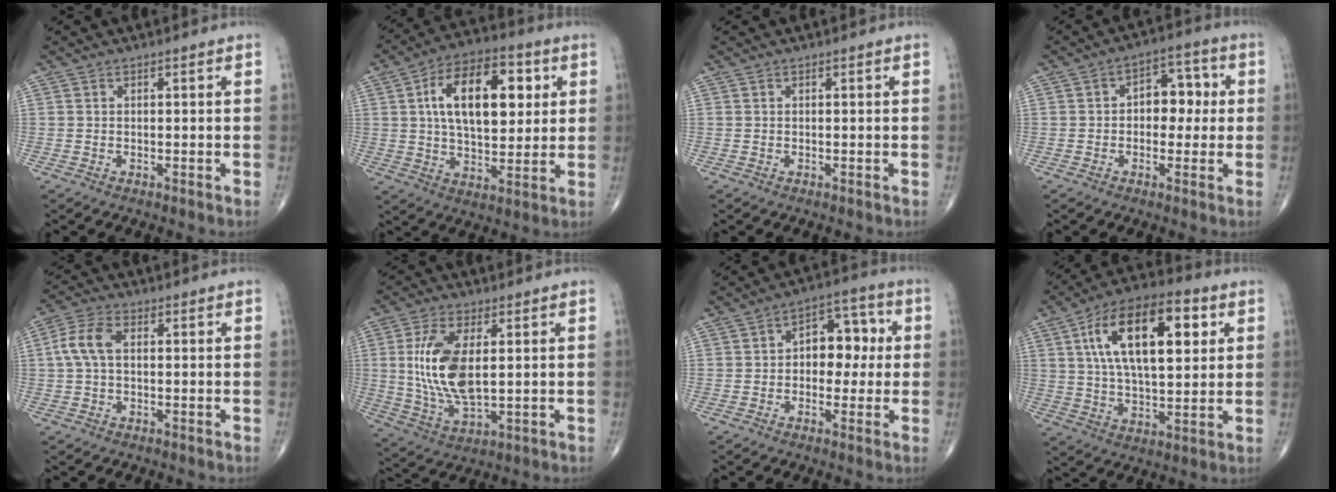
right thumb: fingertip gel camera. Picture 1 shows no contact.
{"total": 18.2, "force": [4.5, 9.8, 14.7], "torque": [-0.206, 0.003, 0.071]}
{"total": 0.0}
{"total": 7.7, "force": [0.5, 5.2, 5.7], "torque": [-0.039, 0.023, -0.001]}
{"total": 6.2, "force": [0.7, 3.6, 5.0], "torque": [-0.116, 0.020, 0.009]}
{"total": 13.2, "force": [1.8, 6.1, 11.5], "torque": [-0.235, -0.013, 0.043]}
{"total": 10.9, "force": [0.7, 7.2, 8.2], "torque": [-0.072, 0.032, 0.001]}
{"total": 20.3, "force": [6.2, 9.3, 16.9], "torque": [-0.265, 0.002, 0.098]}